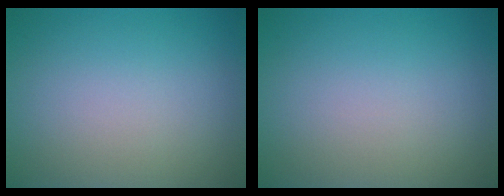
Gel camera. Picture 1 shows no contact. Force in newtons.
{"total": 0.0}